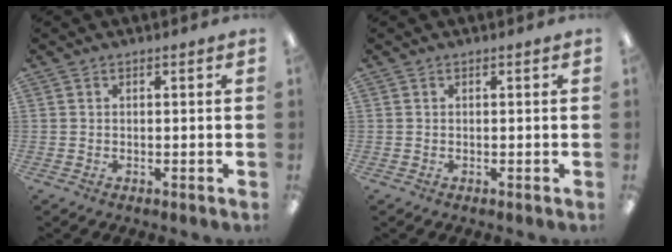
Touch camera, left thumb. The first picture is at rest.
{"total": 0.0}